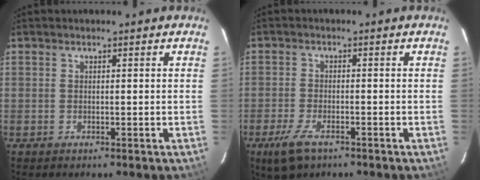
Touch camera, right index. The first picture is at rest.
{"total": 6.2, "force": [-3.9, 2.6, 4.1], "torque": [-0.107, -0.015, -0.071]}